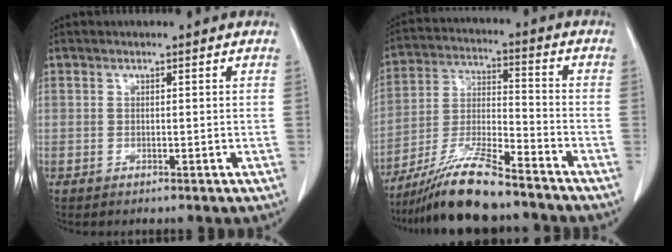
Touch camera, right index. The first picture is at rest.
{"total": 13.1, "force": [-10.7, 1.2, 7.4], "torque": [-0.142, -0.016, -0.197]}